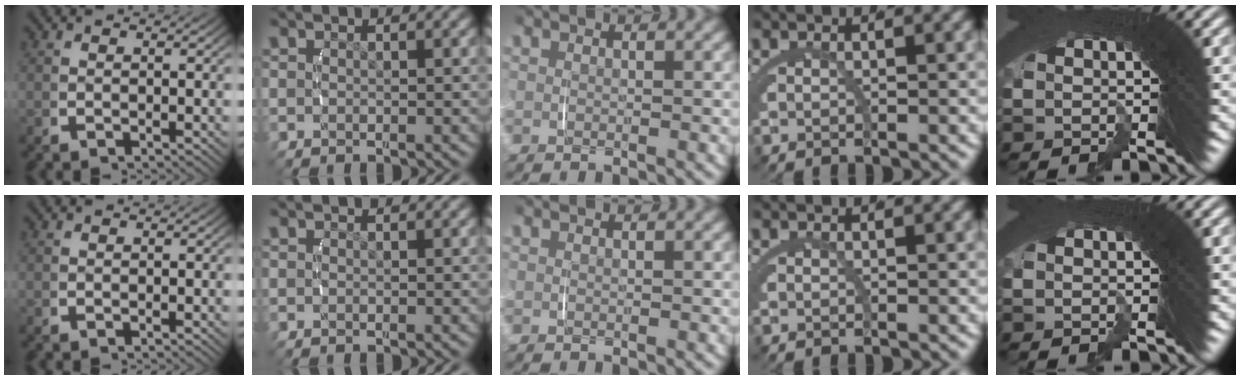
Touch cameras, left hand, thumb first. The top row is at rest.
{}